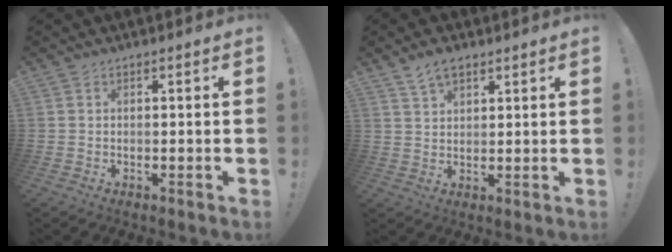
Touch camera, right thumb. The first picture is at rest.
{"total": 5.2, "force": [3.6, 2.8, 2.4], "torque": [-0.041, -0.015, 0.068]}